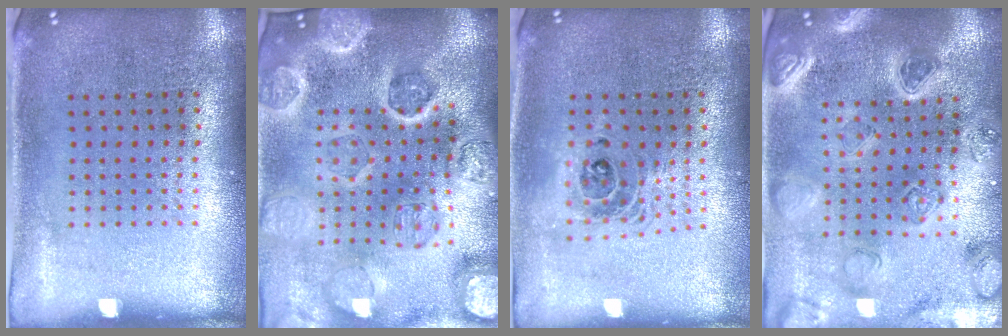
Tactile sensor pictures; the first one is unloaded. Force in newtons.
{"total": 5.5, "press": 4.7, "slide": 2.9}
{"total": 1.5, "press": 1.3, "slide": 0.9}
{"total": 2.5, "press": 2.5, "slide": 0.3}